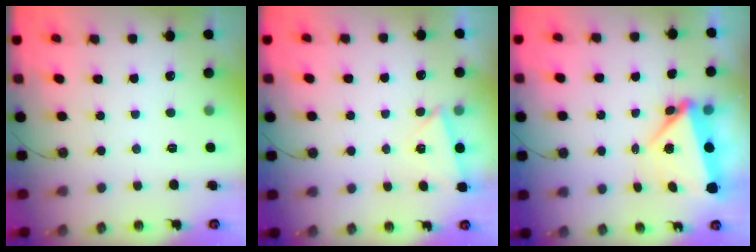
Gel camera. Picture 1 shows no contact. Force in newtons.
{"total": 3.5, "press": 2.8, "slide": 2.2}
{"total": 6.9, "press": 5.3, "slide": 4.4}